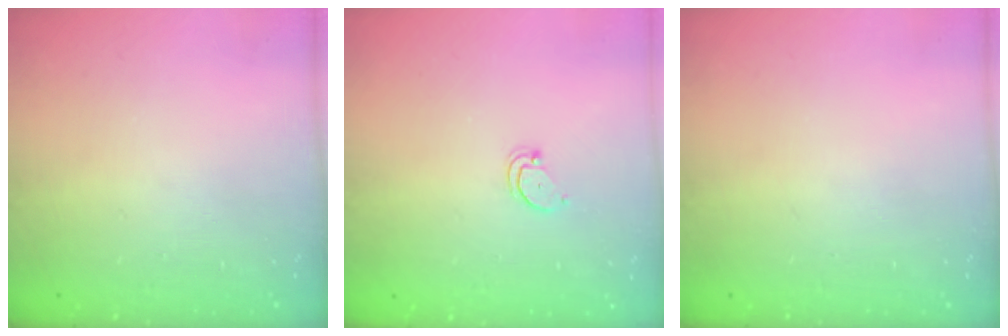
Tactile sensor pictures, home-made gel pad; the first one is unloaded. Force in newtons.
{"total": 2.7, "press": 2.7, "slide": 0.2}
{"total": 0.0}